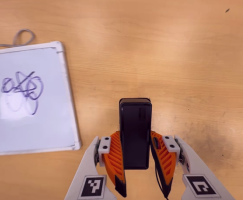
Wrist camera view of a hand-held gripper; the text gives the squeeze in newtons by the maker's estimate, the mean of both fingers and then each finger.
{"total": 4.4, "left": 3.1, "right": 5.7}